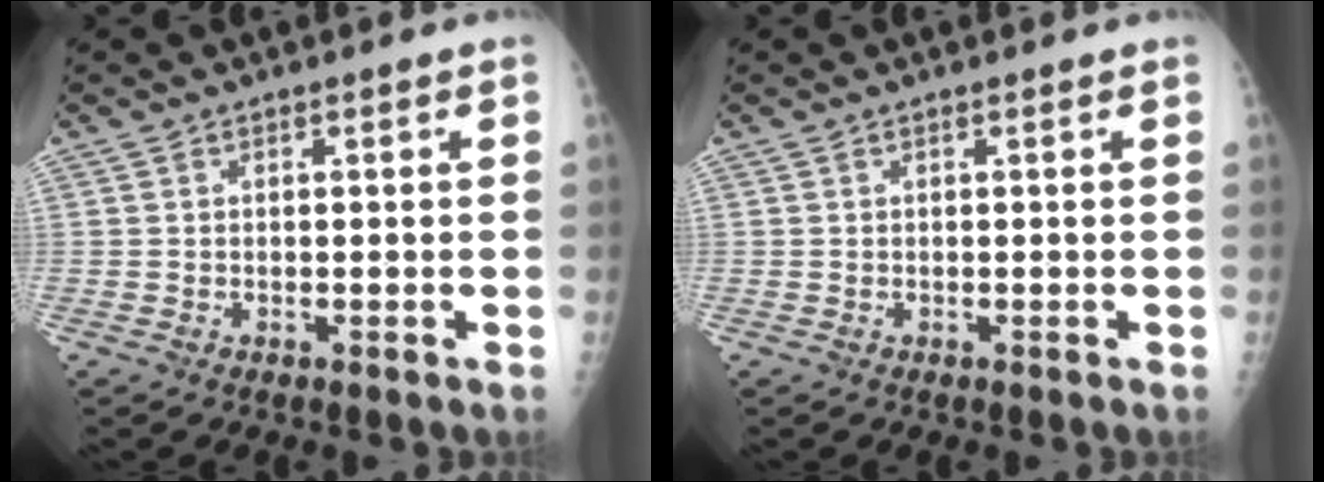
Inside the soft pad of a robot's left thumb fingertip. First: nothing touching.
{"total": 0.0}